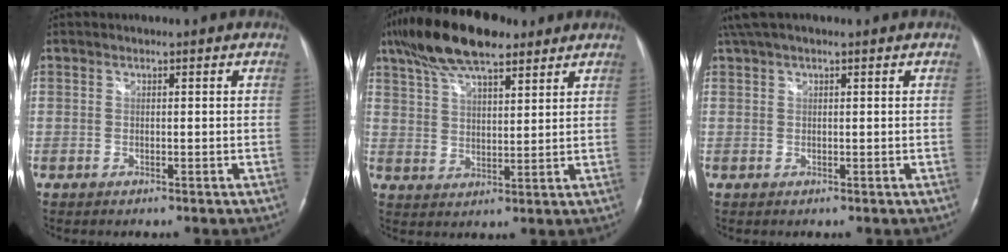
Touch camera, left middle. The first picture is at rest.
{"total": 14.0, "force": [10.2, 4.2, 8.7], "torque": [-0.177, 0.028, 0.182]}
{"total": 4.8, "force": [3.5, 0.9, 3.1], "torque": [-0.067, 0.041, 0.066]}